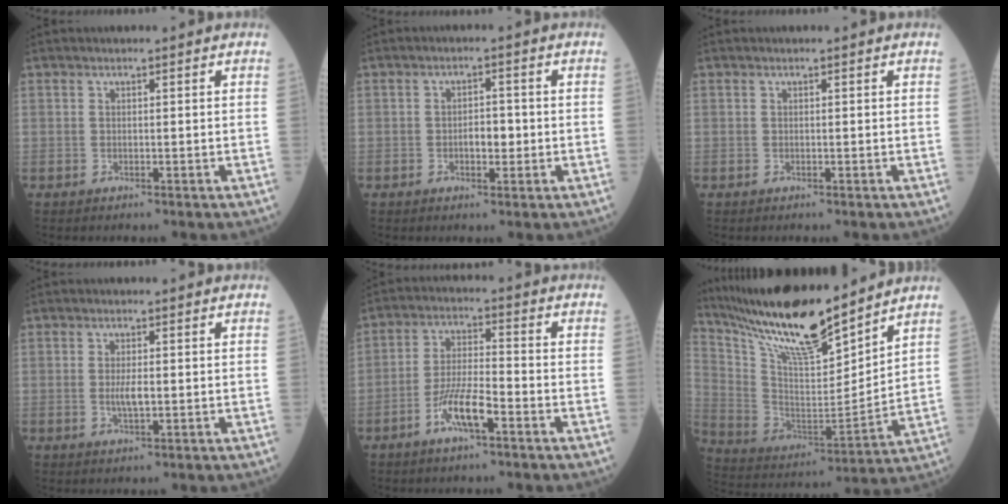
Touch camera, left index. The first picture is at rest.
{"total": 3.0, "force": [-0.7, 1.4, 2.6], "torque": [-0.040, 0.005, -0.010]}
{"total": 0.0}
{"total": 2.5, "force": [-0.2, 0.7, 2.4], "torque": [-0.052, -0.002, -0.003]}
{"total": 7.2, "force": [-3.8, 1.3, 5.9], "torque": [-0.120, -0.001, -0.073]}
{"total": 18.6, "force": [15.9, 2.1, 9.4], "torque": [-0.180, -0.008, 0.297]}